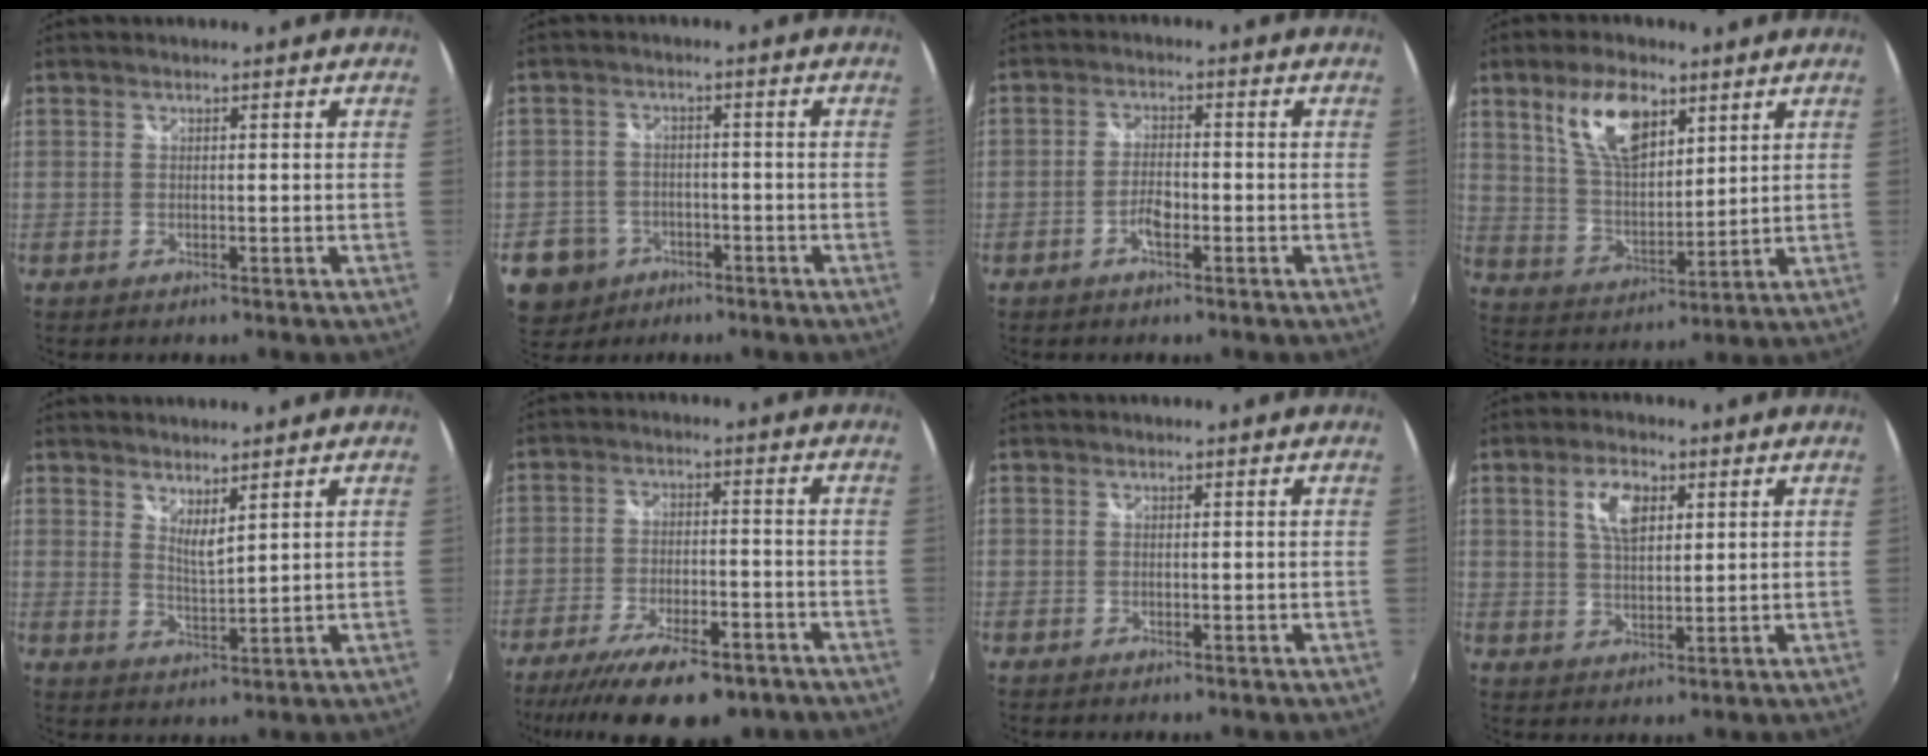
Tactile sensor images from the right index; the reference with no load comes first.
{"total": 8.1, "force": [-3.9, 6.9, 1.8], "torque": [-0.065, 0.018, -0.058]}
{"total": 3.2, "force": [-1.6, 1.2, 2.5], "torque": [-0.058, 0.008, -0.030]}
{"total": 12.3, "force": [6.6, 5.7, 8.7], "torque": [-0.160, 0.012, 0.132]}
{"total": 3.9, "force": [3.2, 0.6, 2.2], "torque": [-0.037, -0.008, 0.053]}
{"total": 17.7, "force": [-12.9, 5.8, 10.7], "torque": [-0.214, -0.044, -0.196]}
{"total": 0.0}
{"total": 6.5, "force": [2.6, 3.2, 5.0], "torque": [-0.091, 0.010, 0.047]}